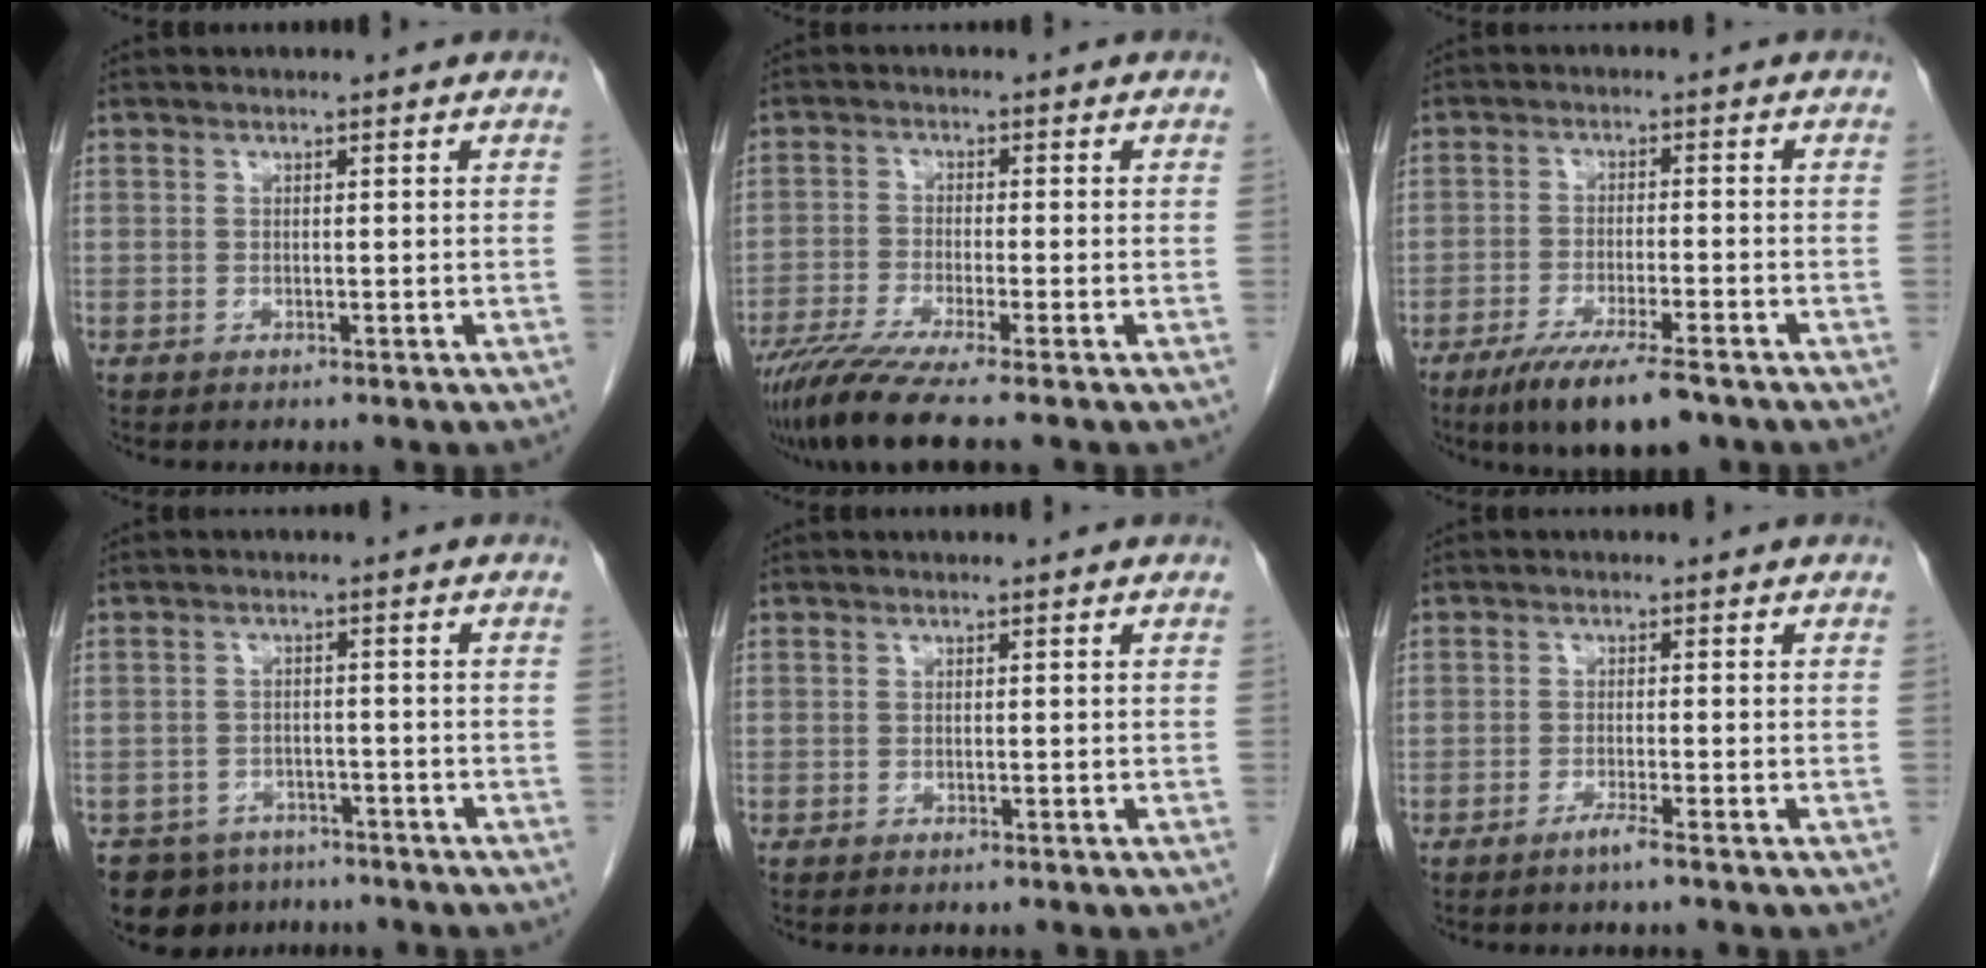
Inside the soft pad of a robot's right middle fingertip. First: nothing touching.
{"total": 8.1, "force": [-6.3, -0.9, 5.0], "torque": [-0.080, -0.026, -0.108]}
{"total": 9.8, "force": [-6.9, 1.3, 6.8], "torque": [-0.112, -0.021, -0.110]}
{"total": 8.3, "force": [-6.5, 5.0, 1.1], "torque": [-0.015, 0.003, -0.088]}
{"total": 0.0}
{"total": 1.7, "force": [-1.3, -0.4, 1.1], "torque": [-0.023, -0.001, -0.025]}